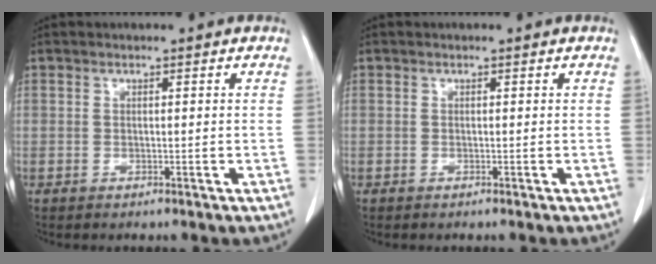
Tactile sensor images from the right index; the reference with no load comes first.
{"total": 0.0}